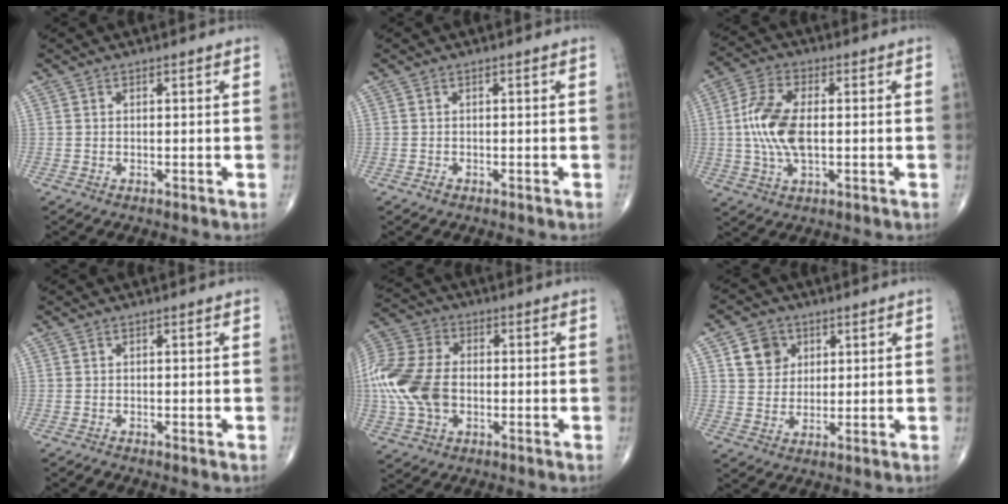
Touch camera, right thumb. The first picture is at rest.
{"total": 0.5, "force": [-0.3, 0.4, 0.2], "torque": [-0.002, 0.000, -0.007]}
{"total": 11.1, "force": [0.0, 5.5, 9.6], "torque": [-0.209, 0.007, -0.002]}
{"total": 0.0}
{"total": 16.8, "force": [-1.6, 11.4, 12.2], "torque": [-0.275, 0.012, -0.031]}
{"total": 6.6, "force": [2.7, 5.6, 2.3], "torque": [-0.012, -0.009, 0.047]}